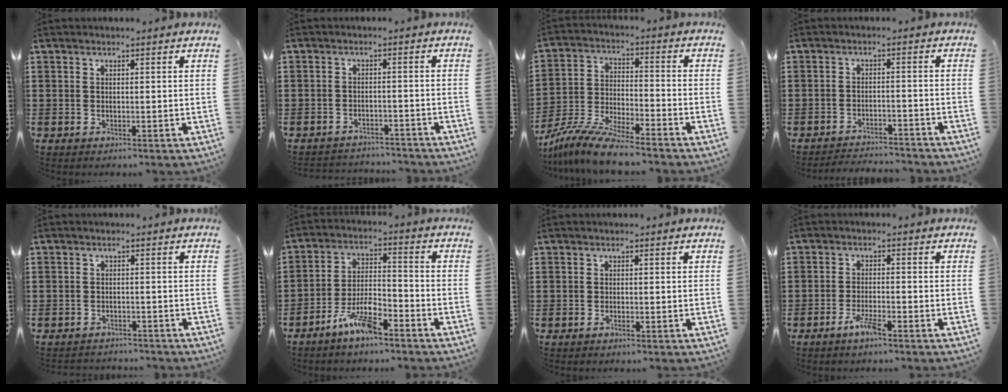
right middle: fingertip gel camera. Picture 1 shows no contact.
{"total": 2.6, "force": [-2.6, 0.4, -0.4], "torque": [-0.001, 0.001, -0.059]}
{"total": 9.2, "force": [-8.5, 0.3, 3.5], "torque": [-0.075, 0.007, -0.168]}
{"total": 2.8, "force": [-2.8, 0.2, 0.1], "torque": [-0.009, 0.001, -0.061]}
{"total": 2.0, "force": [-1.9, 0.3, -0.3], "torque": [0.000, 0.001, -0.045]}
{"total": 7.1, "force": [-5.3, 1.6, 4.4], "torque": [-0.098, 0.003, -0.102]}
{"total": 0.6, "force": [-0.4, 0.0, 0.5], "torque": [-0.011, -0.005, -0.006]}
{"total": 3.4, "force": [-2.3, 0.5, 2.4], "torque": [-0.055, -0.001, -0.046]}